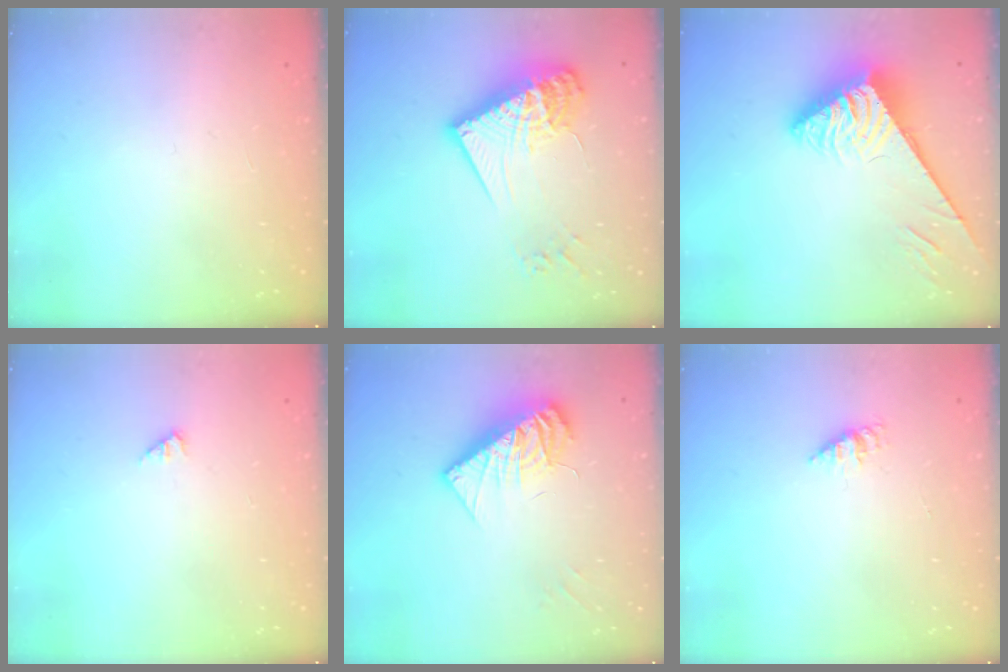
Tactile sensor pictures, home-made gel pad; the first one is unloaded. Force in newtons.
{"total": 18.7, "press": 18.6, "slide": 1.9}
{"total": 6.7, "press": 6.6, "slide": 0.7}
{"total": 0.9, "press": 0.8, "slide": 0.2}
{"total": 13.2, "press": 13.1, "slide": 1.1}
{"total": 1.1, "press": 1.1, "slide": 0.2}